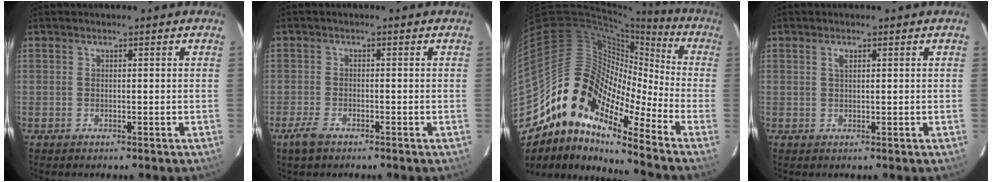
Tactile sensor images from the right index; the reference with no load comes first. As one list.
[{"total": 3.3, "force": [-2.3, 1.4, 1.8], "torque": [-0.053, -0.004, -0.046]}, {"total": 14.8, "force": [-10.4, 5.9, 8.7], "torque": [-0.133, 0.011, -0.218]}, {"total": 1.2, "force": [0.5, 0.5, 0.9], "torque": [-0.018, 0.002, 0.010]}]